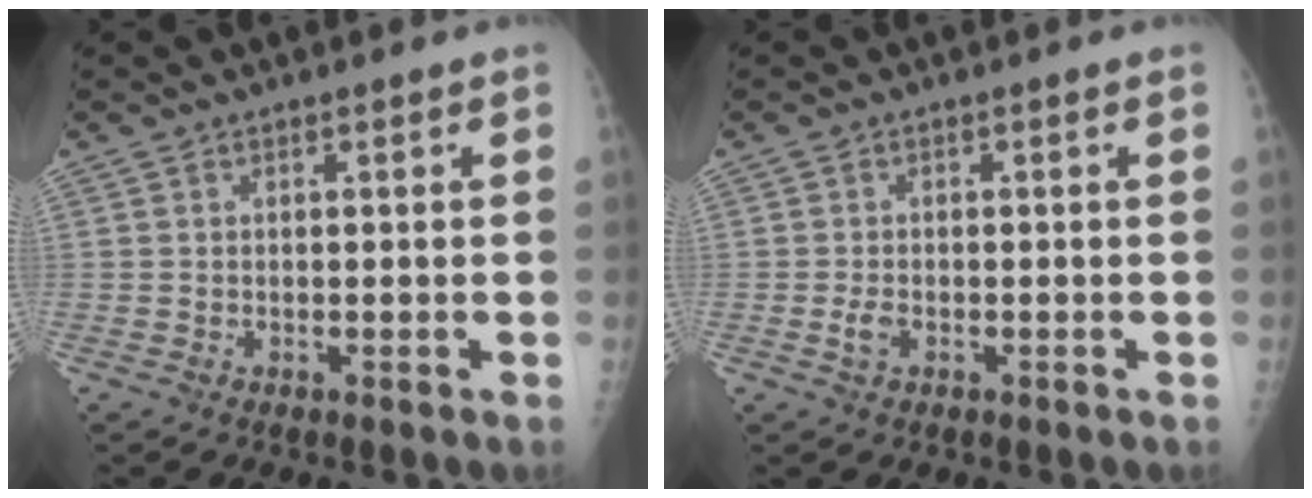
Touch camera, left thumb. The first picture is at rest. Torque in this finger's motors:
{"motor_torque": [-0.30, 0.25, 0.27, 0.18, 0.00]}